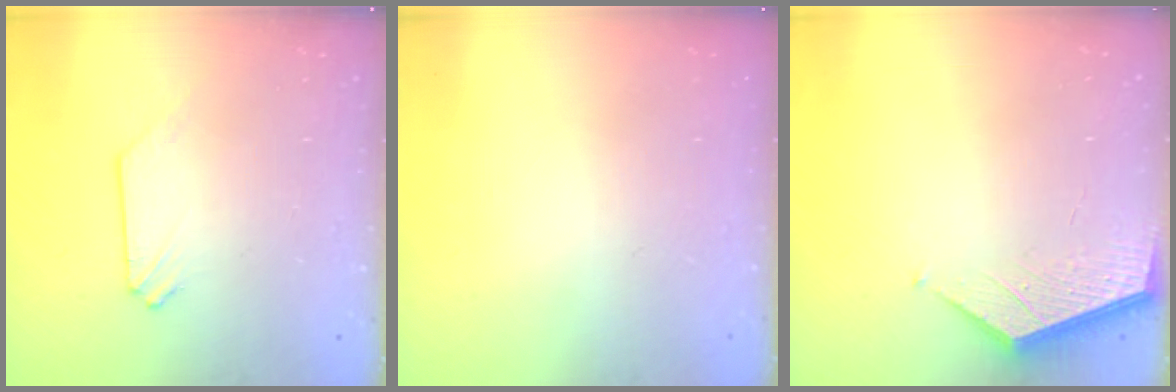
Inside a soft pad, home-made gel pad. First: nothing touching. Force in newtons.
{"total": 0.7, "press": 0.7, "slide": 0.1}
{"total": 2.2, "press": 2.2, "slide": 0.2}